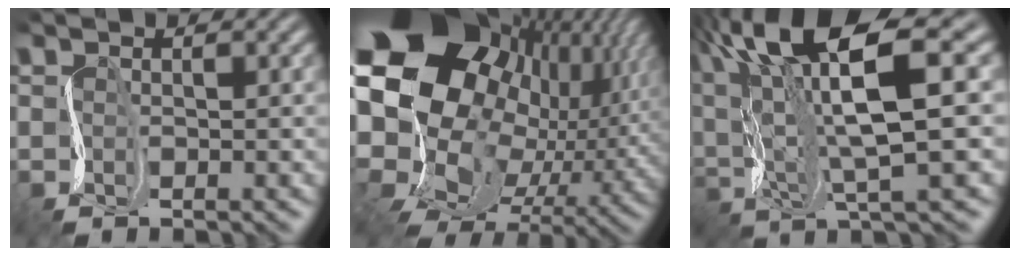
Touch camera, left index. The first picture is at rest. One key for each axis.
{"total": 21.6, "fx": 6.2, "fy": 16.7, "fz": 12.1, "tx": -0.258, "ty": -0.011, "tz": 0.102}
{"total": 13.1, "fx": 5.0, "fy": 2.8, "fz": 11.8, "tx": -0.220, "ty": 0.023, "tz": 0.091}